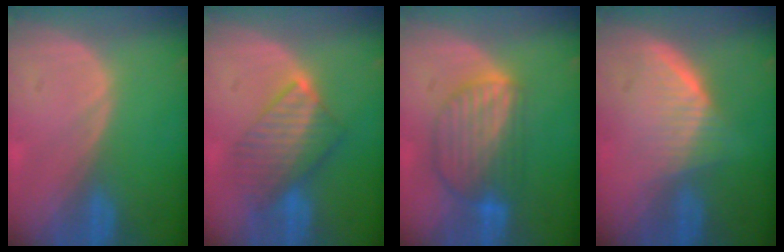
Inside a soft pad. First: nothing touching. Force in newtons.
{"total": 7.3, "press": 7.1, "slide": 1.8}
{"total": 8.5, "press": 7.6, "slide": 3.9}
{"total": 5.8, "press": 5.6, "slide": 1.8}